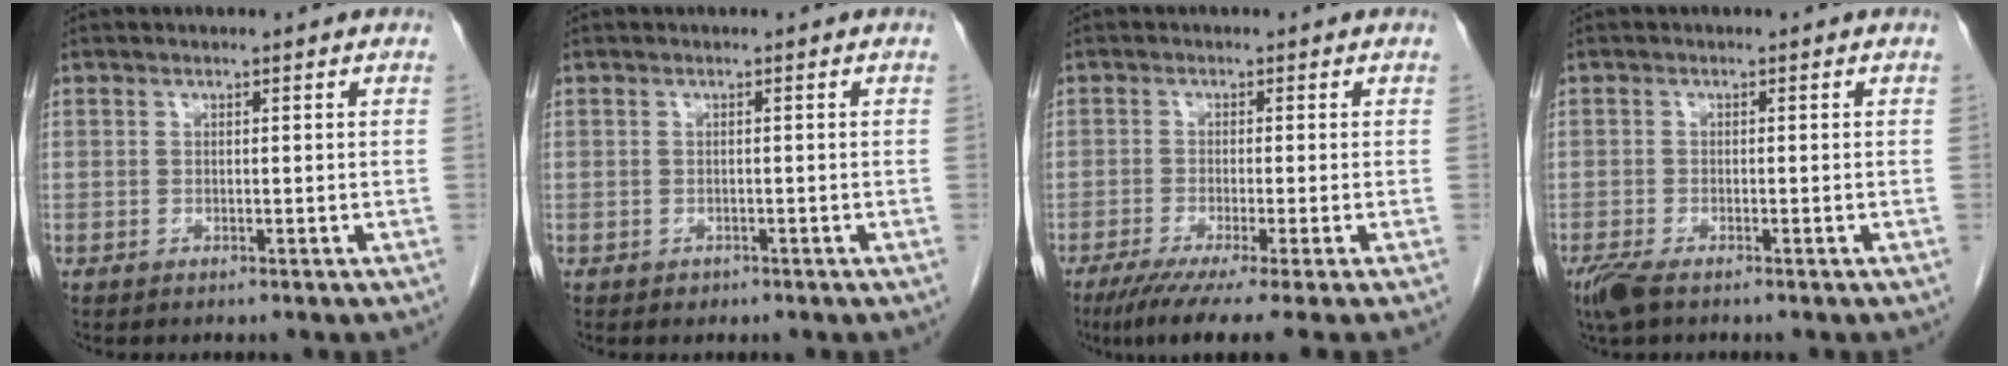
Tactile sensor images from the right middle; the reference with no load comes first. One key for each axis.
{"total": 0.6, "fx": -0.4, "fy": 0.5, "fz": 0.1, "tx": -0.006, "ty": 0.002, "tz": -0.005}
{"total": 9.1, "fx": -7.0, "fy": -1.3, "fz": 5.7, "tx": -0.070, "ty": -0.029, "tz": -0.108}
{"total": 3.4, "fx": -2.4, "fy": 0.9, "fz": 2.3, "tx": -0.054, "ty": -0.011, "tz": -0.043}